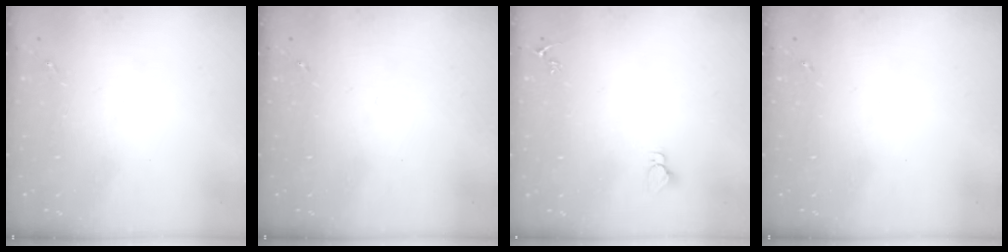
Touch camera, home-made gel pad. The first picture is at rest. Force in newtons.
{"total": 0.0}
{"total": 2.9, "press": 2.9, "slide": 0.1}
{"total": 0.0}